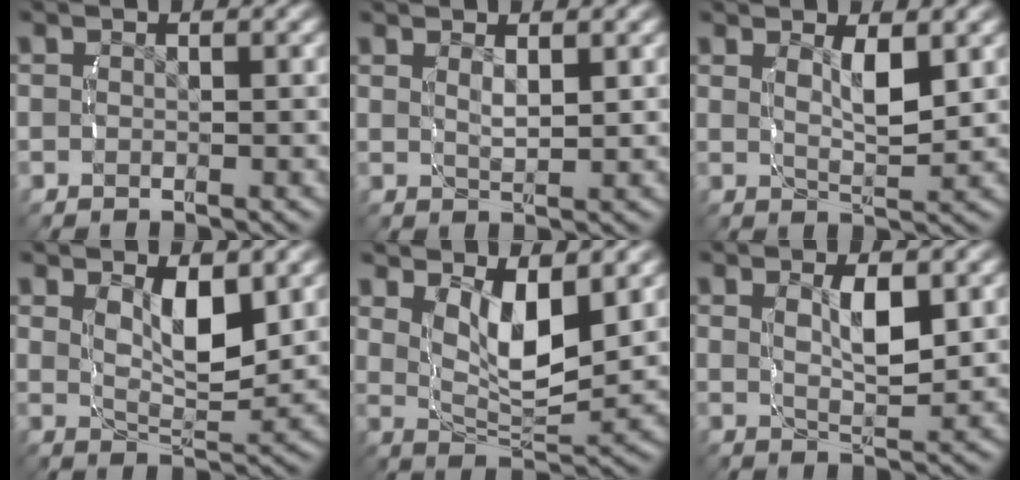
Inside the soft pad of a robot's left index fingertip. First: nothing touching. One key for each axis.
{"total": 1.9, "fx": 1.0, "fy": 0.0, "fz": 1.6, "tx": -0.027, "ty": -0.012, "tz": 0.028}
{"total": 3.1, "fx": 1.1, "fy": 0.4, "fz": 2.9, "tx": -0.050, "ty": -0.013, "tz": 0.027}
{"total": 4.4, "fx": 1.9, "fy": 1.0, "fz": 3.8, "tx": -0.060, "ty": -0.015, "tz": 0.040}
{"total": 6.1, "fx": 2.5, "fy": 1.9, "fz": 5.3, "tx": -0.086, "ty": -0.017, "tz": 0.050}
{"total": 3.4, "fx": 0.9, "fy": 0.6, "fz": 3.2, "tx": -0.055, "ty": -0.012, "tz": 0.025}